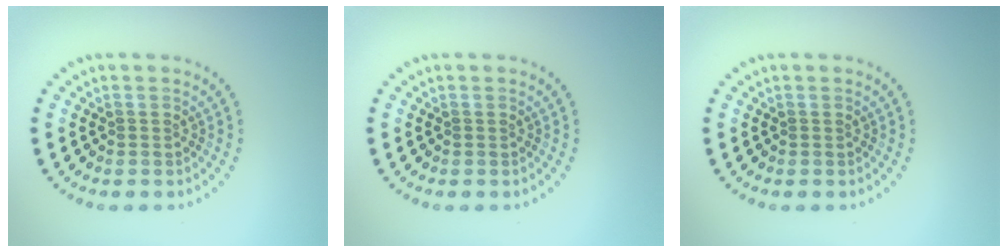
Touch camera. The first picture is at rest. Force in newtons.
{"total": 0.0}
{"total": 0.0}